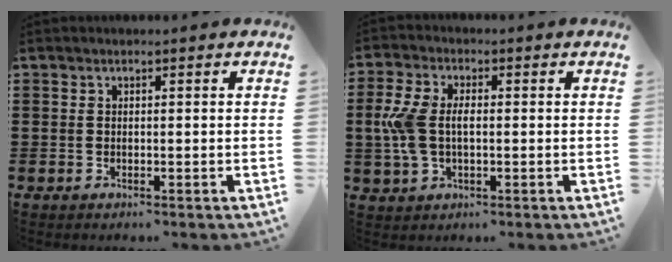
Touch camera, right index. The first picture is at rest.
{"total": 6.3, "force": [0.0, 3.6, 5.2], "torque": [-0.137, -0.002, -0.010]}